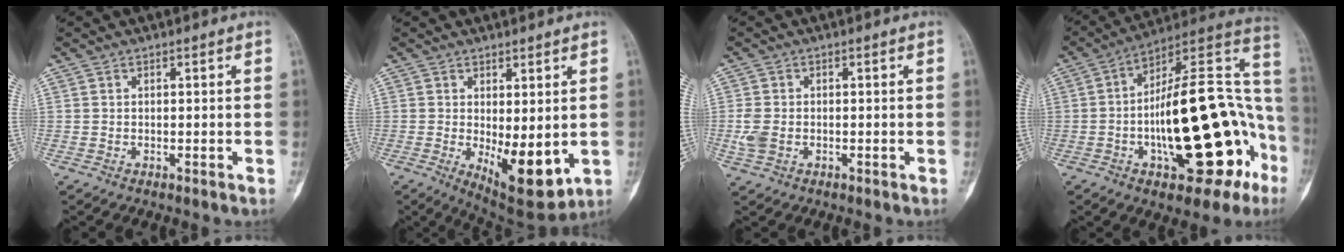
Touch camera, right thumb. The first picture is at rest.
{"total": 10.6, "force": [-1.4, 4.4, 9.5], "torque": [-0.126, -0.024, -0.004]}
{"total": 3.7, "force": [-0.7, 2.6, 2.6], "torque": [-0.067, 0.004, -0.012]}
{"total": 31.1, "force": [-7.3, 12.7, 27.5], "torque": [-0.329, 0.054, -0.095]}